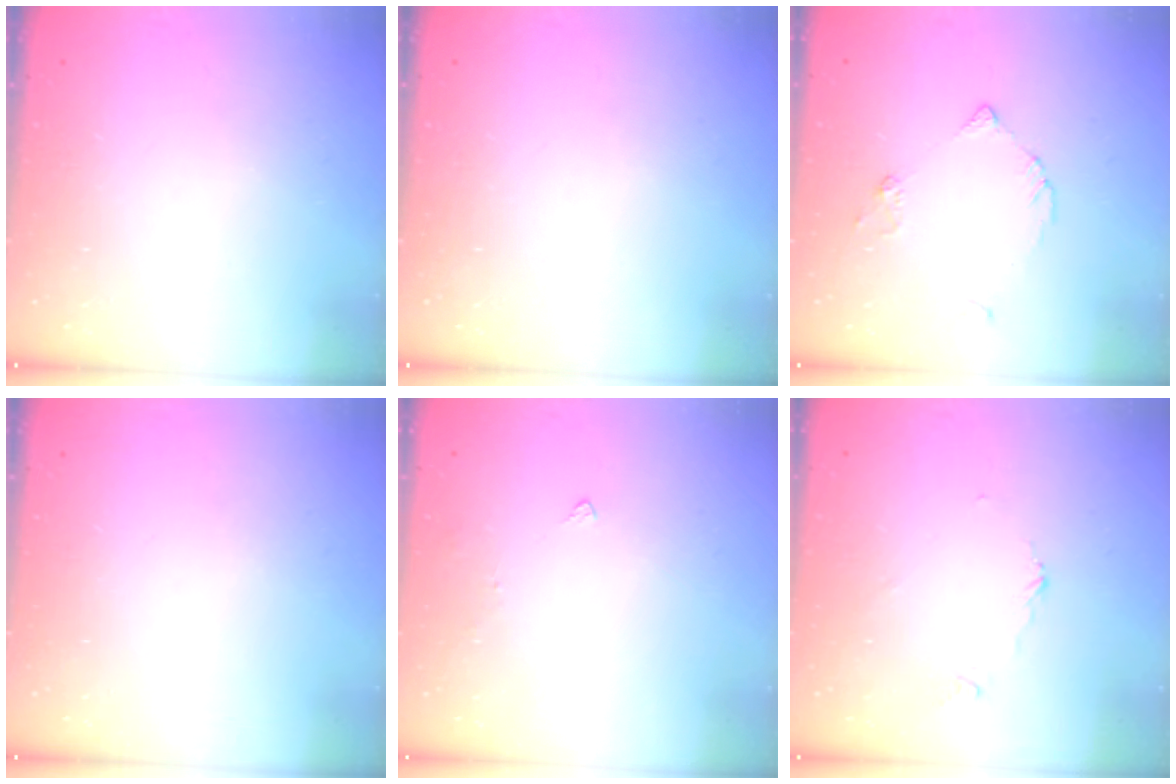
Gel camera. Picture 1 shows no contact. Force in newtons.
{"total": 0.0}
{"total": 5.8, "press": 5.7, "slide": 0.7}
{"total": 0.0}
{"total": 2.9, "press": 2.8, "slide": 0.8}
{"total": 3.5, "press": 3.4, "slide": 0.4}